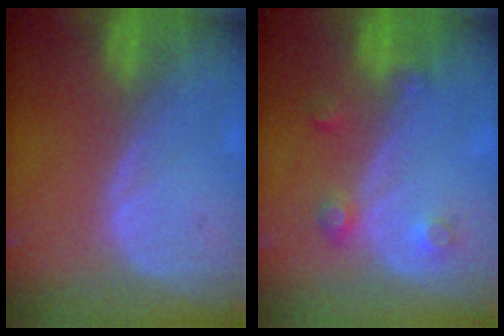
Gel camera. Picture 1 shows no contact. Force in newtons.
{"total": 3.6, "press": 3.2, "slide": 1.6}